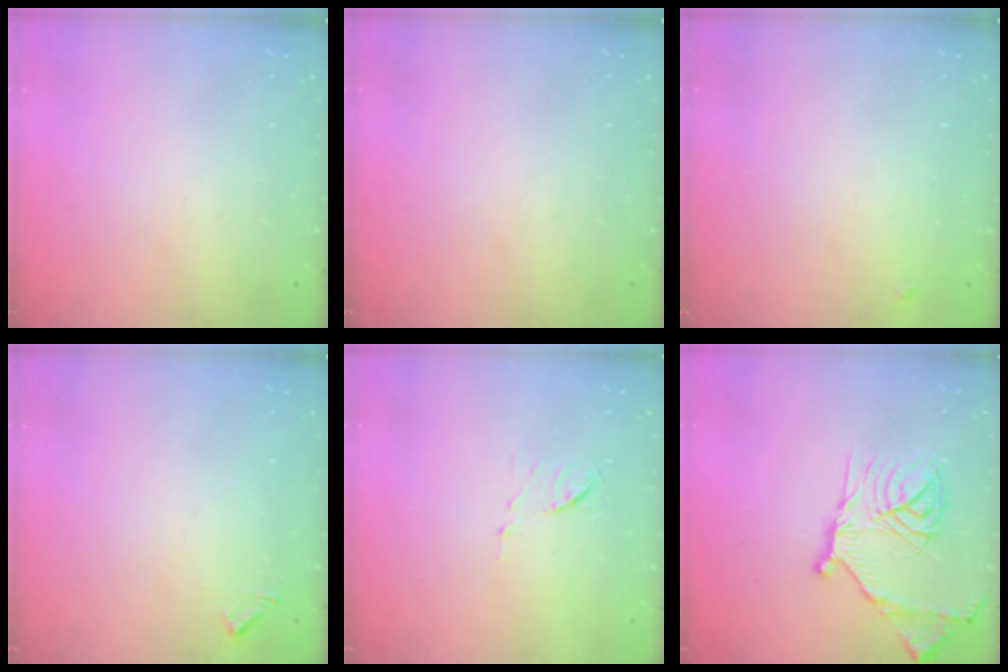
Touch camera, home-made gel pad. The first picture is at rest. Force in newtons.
{"total": 0.0}
{"total": 4.0, "press": 4.0, "slide": 0.2}
{"total": 5.7, "press": 5.7, "slide": 0.4}
{"total": 5.8, "press": 5.8, "slide": 0.8}
{"total": 19.2, "press": 19.1, "slide": 1.7}